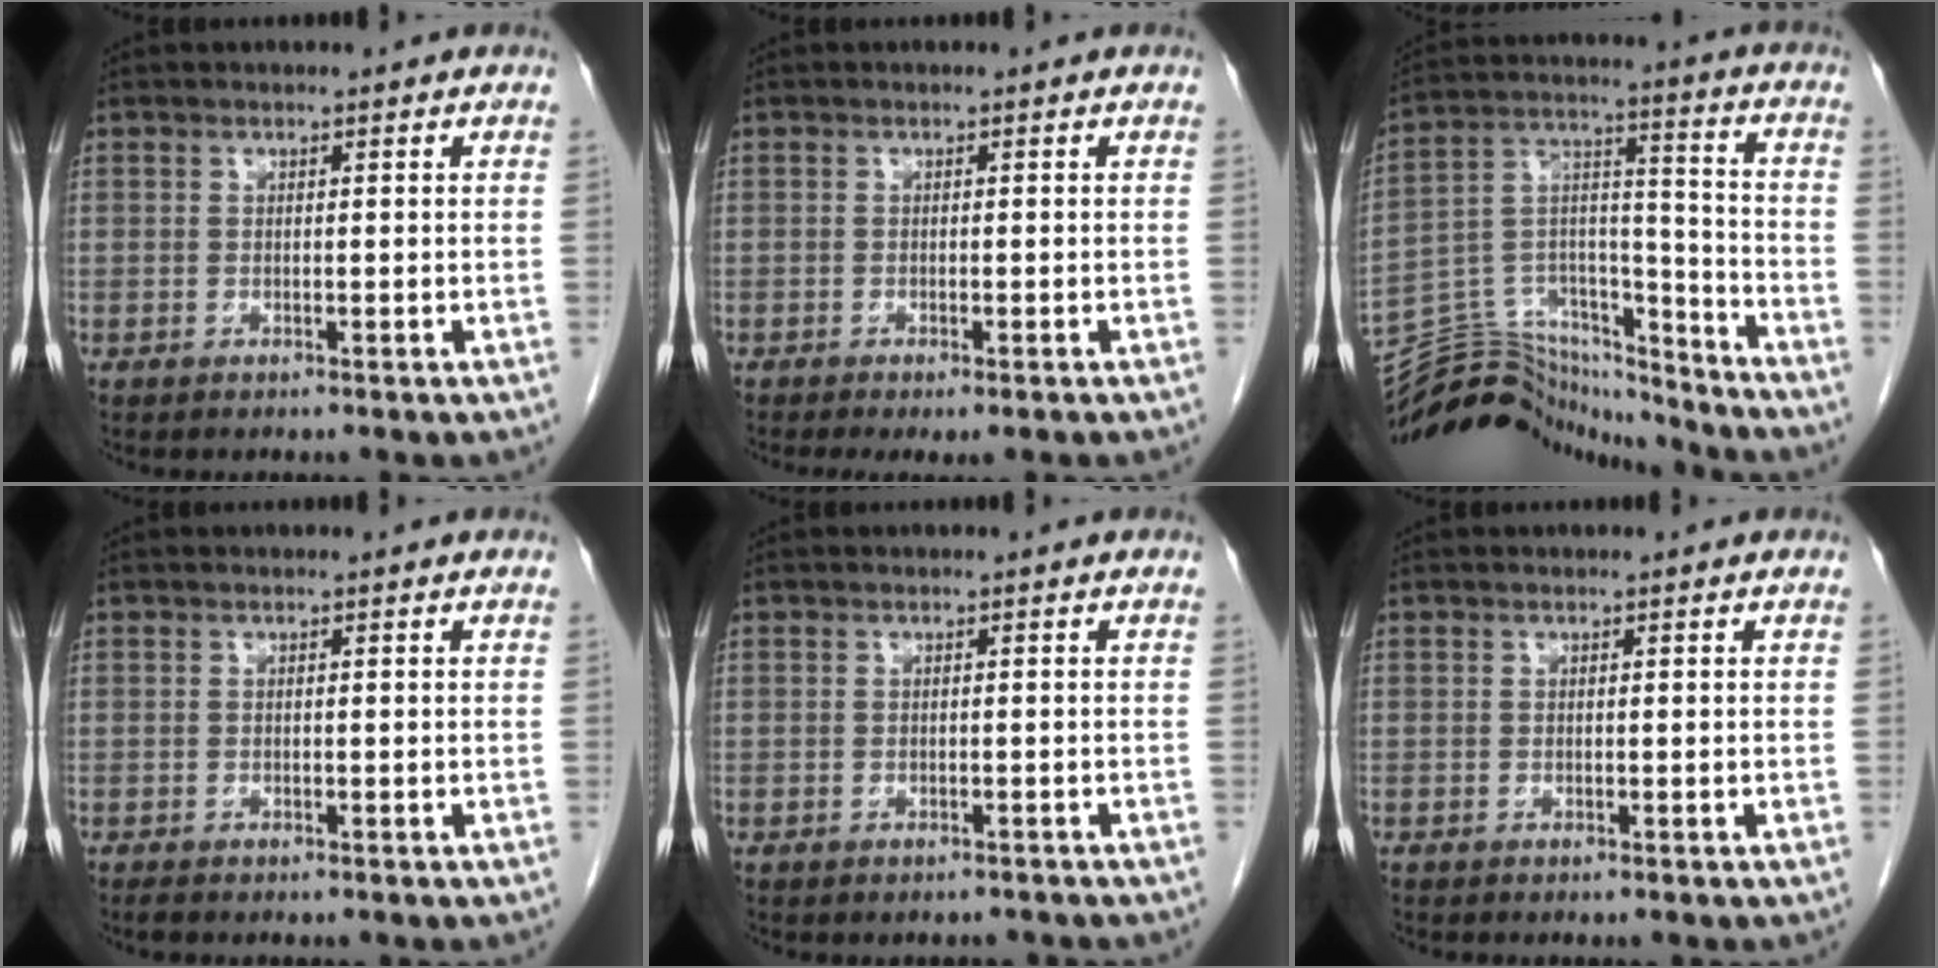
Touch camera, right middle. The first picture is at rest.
{"total": 4.7, "force": [-3.7, 0.8, 2.7], "torque": [-0.029, -0.012, -0.051]}
{"total": 19.2, "force": [-18.6, 3.8, 2.9], "torque": [-0.059, 0.049, -0.301]}
{"total": 0.8, "force": [-0.7, 0.3, 0.4], "torque": [-0.013, -0.003, -0.011]}
{"total": 2.1, "force": [-1.9, 0.7, 0.6], "torque": [-0.015, -0.002, -0.023]}
{"total": 0.0}